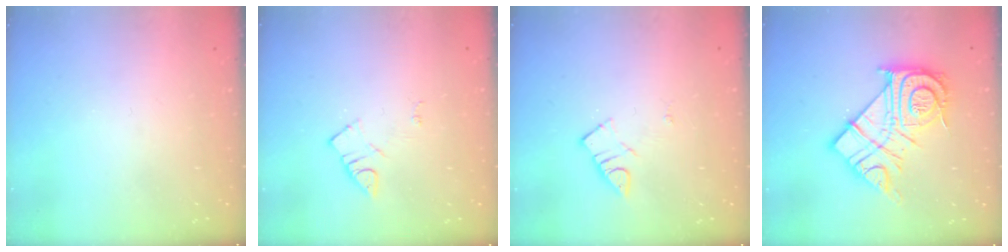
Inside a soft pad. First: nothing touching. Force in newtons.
{"total": 4.5, "press": 4.4, "slide": 0.7}
{"total": 3.8, "press": 3.7, "slide": 0.4}
{"total": 20.9, "press": 20.8, "slide": 1.9}